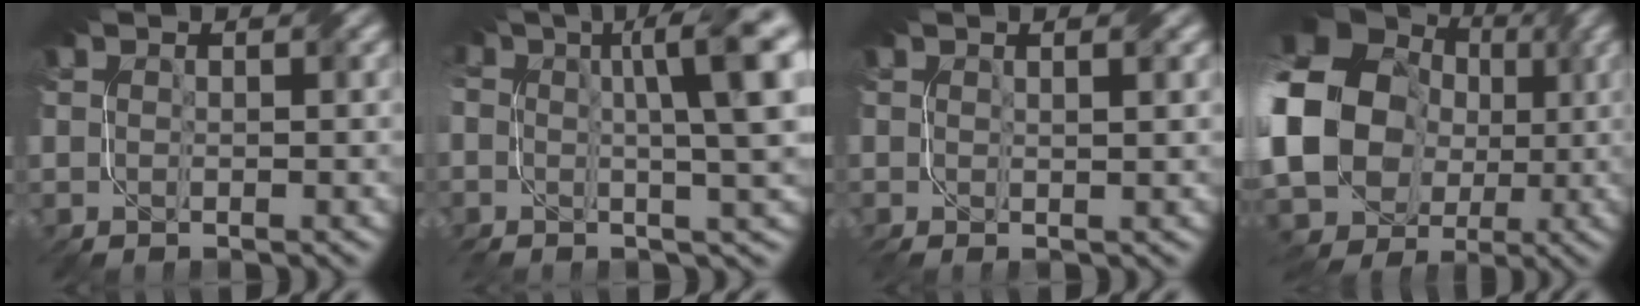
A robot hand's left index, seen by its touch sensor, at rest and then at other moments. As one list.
[{"total": 9.3, "force": [1.3, 2.2, 8.9], "torque": [-0.101, 0.017, 0.019]}, {"total": 2.2, "force": [0.6, 0.8, 2.0], "torque": [-0.015, 0.002, 0.003]}, {"total": 21.4, "force": [0.1, 19.0, 10.0], "torque": [-0.228, 0.013, -0.040]}]